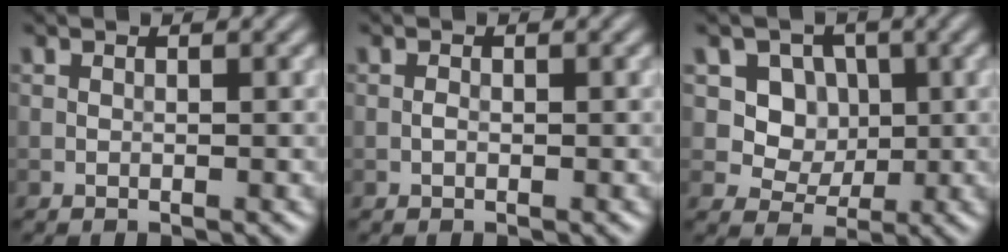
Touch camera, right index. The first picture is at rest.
{"total": 0.6, "force": [-0.2, 0.4, 0.4], "torque": [-0.008, 0.002, -0.004]}
{"total": 5.7, "force": [1.6, 4.9, 2.4], "torque": [-0.045, -0.005, 0.027]}